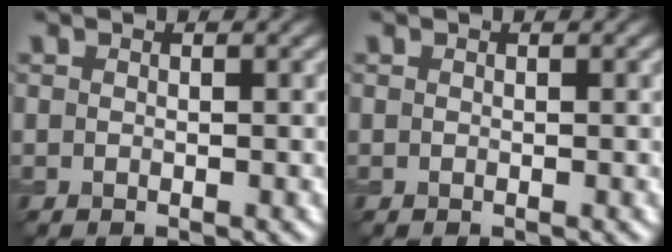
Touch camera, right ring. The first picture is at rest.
{"total": 0.0}